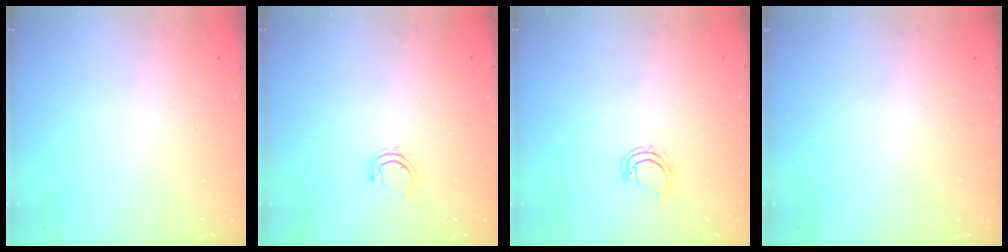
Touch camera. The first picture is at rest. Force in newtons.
{"total": 3.8, "press": 3.5, "slide": 1.6}
{"total": 4.8, "press": 4.5, "slide": 1.8}
{"total": 0.0}